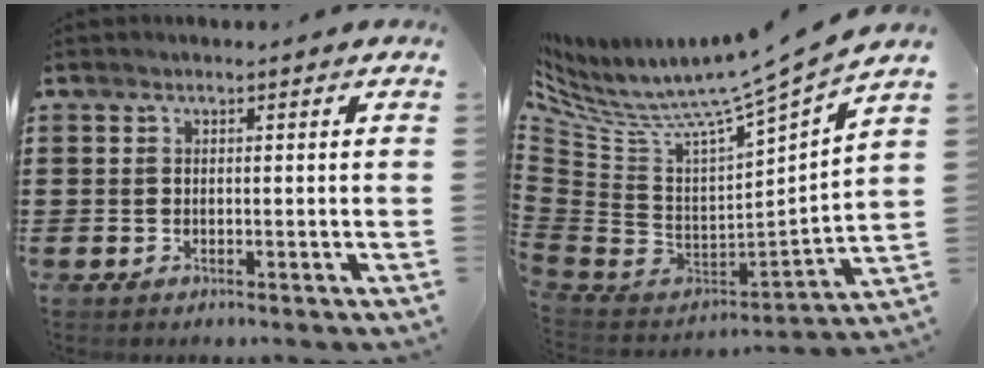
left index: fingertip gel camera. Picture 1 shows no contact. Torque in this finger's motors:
{"motor_torque": [-0.03, 0.07, 0.06, 0.13]}